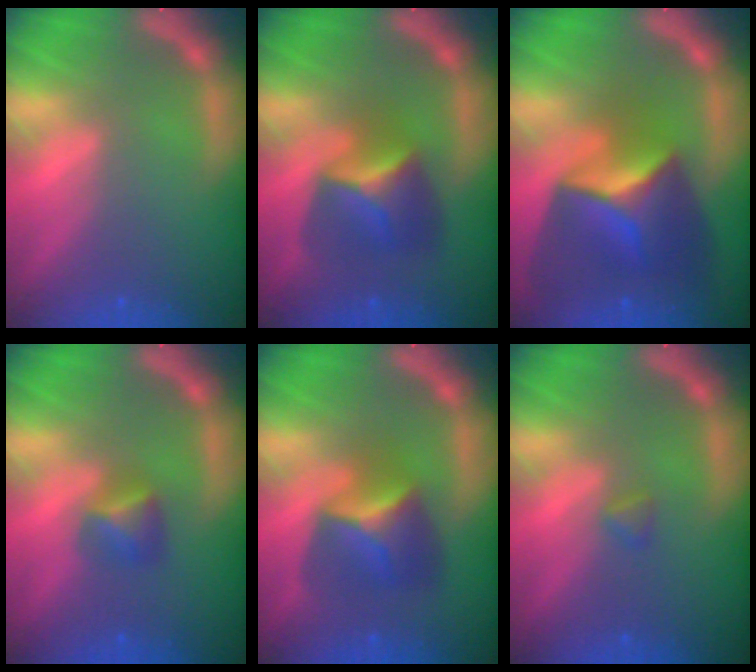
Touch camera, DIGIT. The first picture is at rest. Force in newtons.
{"total": 5.4}
{"total": 9.4}
{"total": 2.4}
{"total": 5.4}
{"total": 0.9}